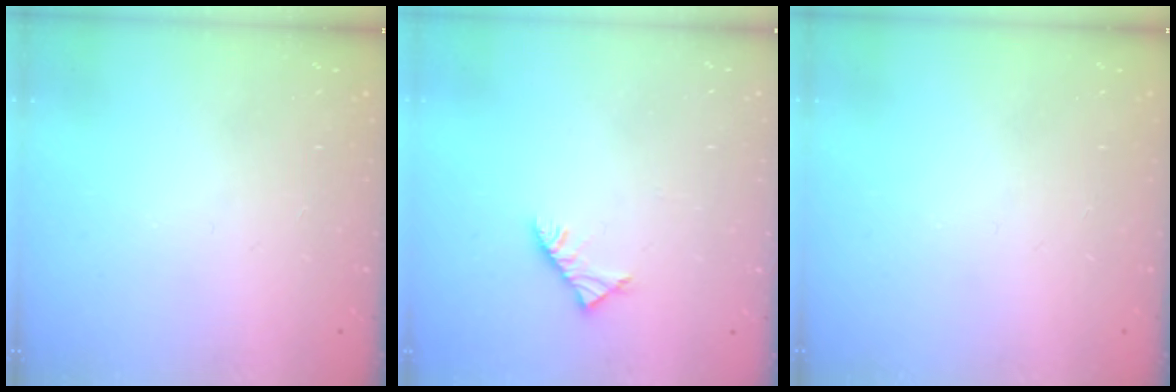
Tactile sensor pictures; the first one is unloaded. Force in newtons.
{"total": 3.4, "press": 3.3, "slide": 0.8}
{"total": 0.0}